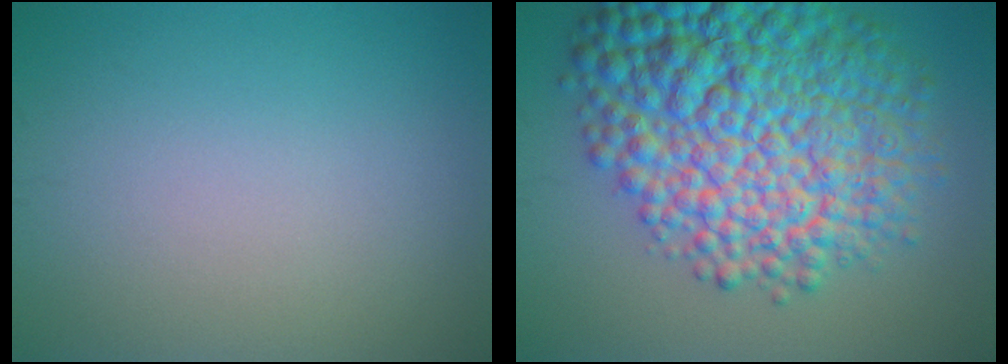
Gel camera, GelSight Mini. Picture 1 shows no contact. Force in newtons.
{"total": 13.9, "press": 13.9, "slide": 0.4}